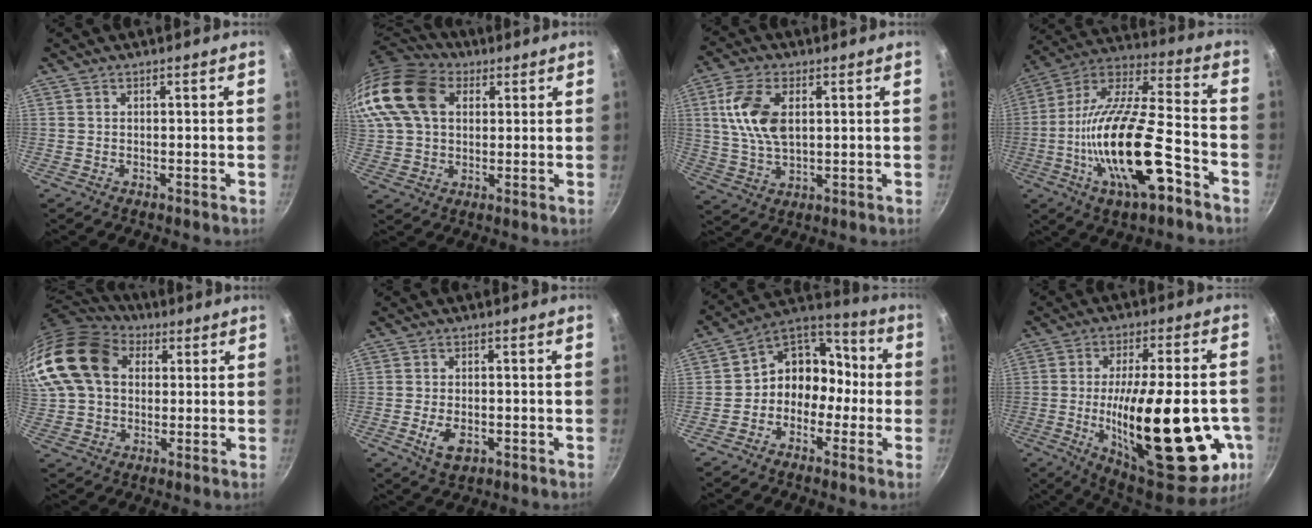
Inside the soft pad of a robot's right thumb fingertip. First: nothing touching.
{"total": 21.1, "force": [6.8, 15.1, 13.0], "torque": [-0.288, 0.027, 0.116]}
{"total": 10.9, "force": [2.5, 6.1, 8.6], "torque": [-0.163, -0.002, 0.048]}
{"total": 23.8, "force": [-8.5, 8.1, 20.7], "torque": [-0.366, 0.028, -0.159]}
{"total": 20.2, "force": [5.4, 14.8, 12.7], "torque": [-0.256, 0.024, 0.089]}
{"total": 5.3, "force": [-1.8, 3.1, 4.0], "torque": [-0.069, 0.004, -0.026]}
{"total": 11.5, "force": [-2.5, 9.7, 5.7], "torque": [-0.033, 0.062, -0.063]}
{"total": 33.0, "force": [-6.9, 11.9, 30.0], "torque": [-0.418, -0.001, -0.088]}